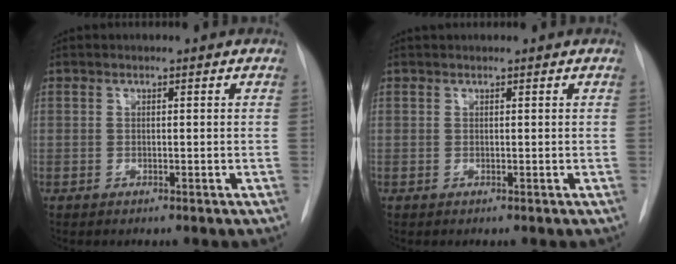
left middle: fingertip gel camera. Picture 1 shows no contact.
{"total": 1.3, "force": [1.3, 0.1, 0.4], "torque": [-0.009, 0.024, 0.024]}